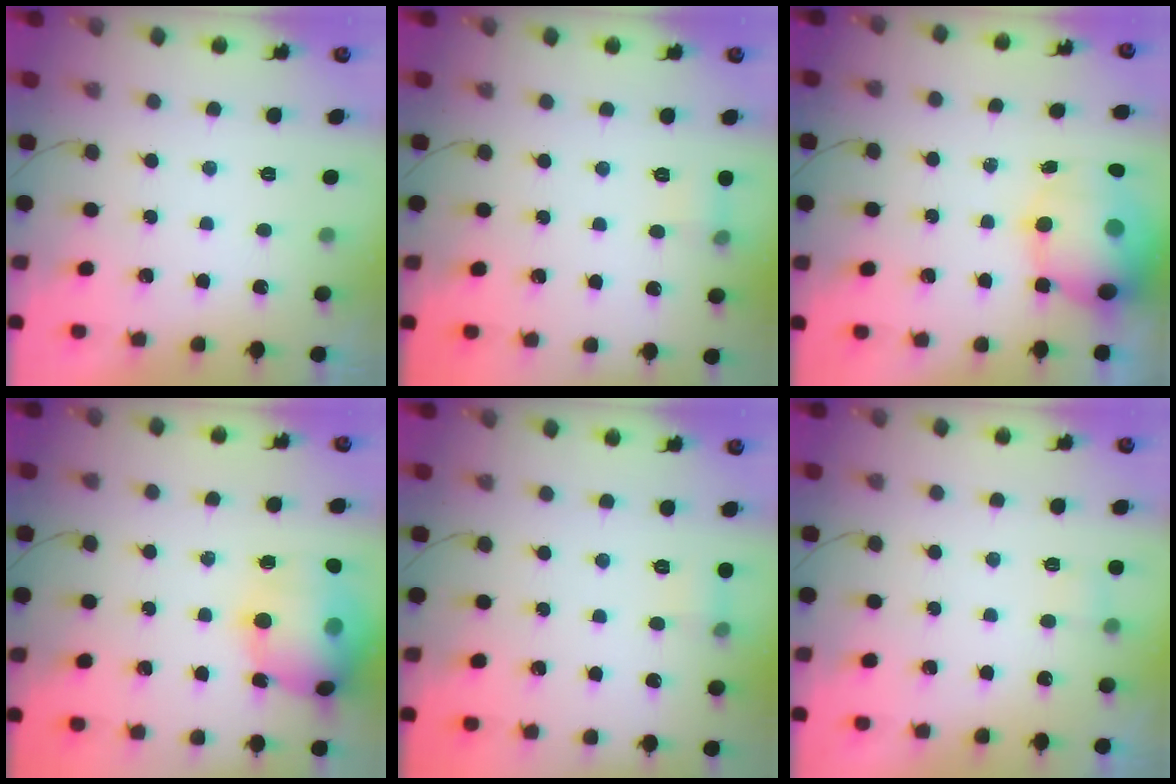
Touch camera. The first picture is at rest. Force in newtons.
{"total": 5.5, "press": 5.1, "slide": 2.0}
{"total": 13.1, "press": 12.8, "slide": 3.0}
{"total": 17.3, "press": 16.9, "slide": 3.5}
{"total": 5.5, "press": 5.1, "slide": 2.0}
{"total": 2.8, "press": 2.6, "slide": 1.1}